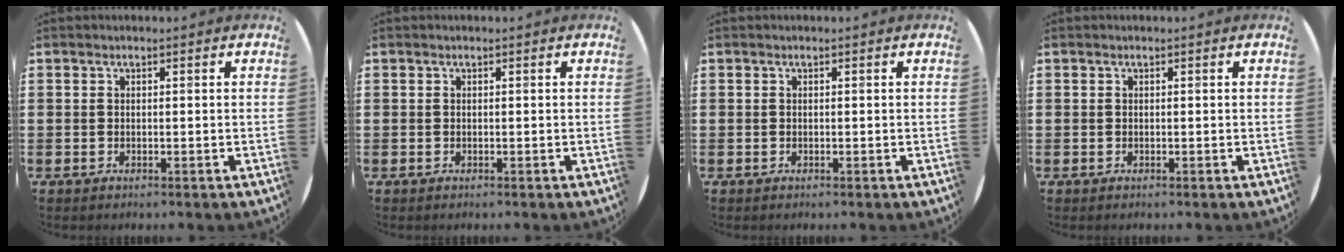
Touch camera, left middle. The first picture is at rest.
{"total": 0.0}
{"total": 0.0}
{"total": 0.0}